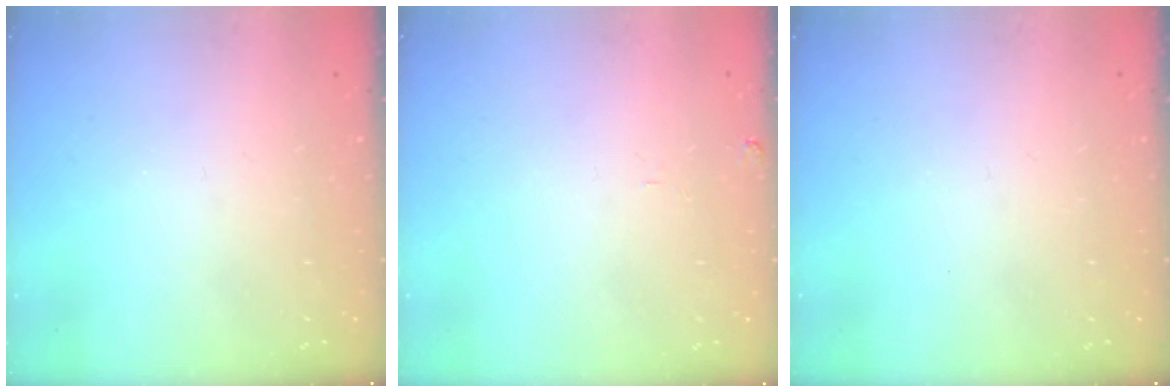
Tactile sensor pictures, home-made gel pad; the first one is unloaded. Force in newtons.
{"total": 1.3, "press": 1.3, "slide": 0.3}
{"total": 0.0}